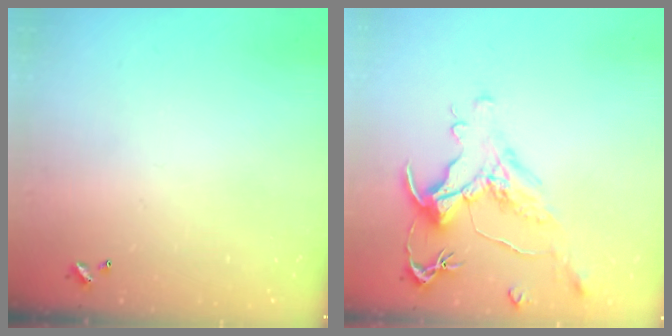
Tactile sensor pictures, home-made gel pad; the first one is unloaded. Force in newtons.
{"total": 1.6, "press": 1.0, "slide": 1.3}